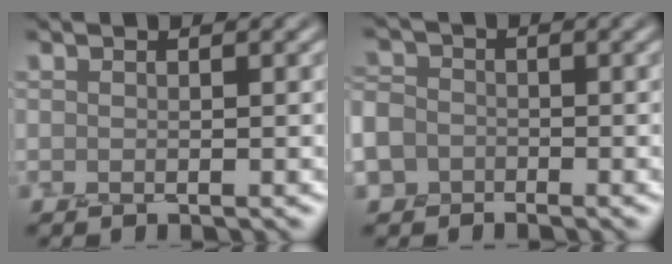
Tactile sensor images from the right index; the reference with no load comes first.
{"total": 6.2, "force": [-2.9, 5.3, 1.3], "torque": [-0.042, -0.003, -0.073]}